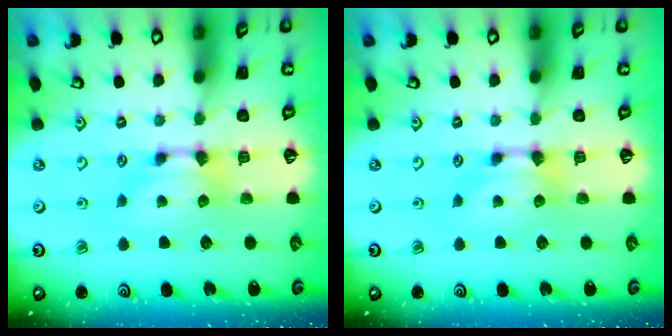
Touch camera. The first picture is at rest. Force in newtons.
{"total": 0.0}